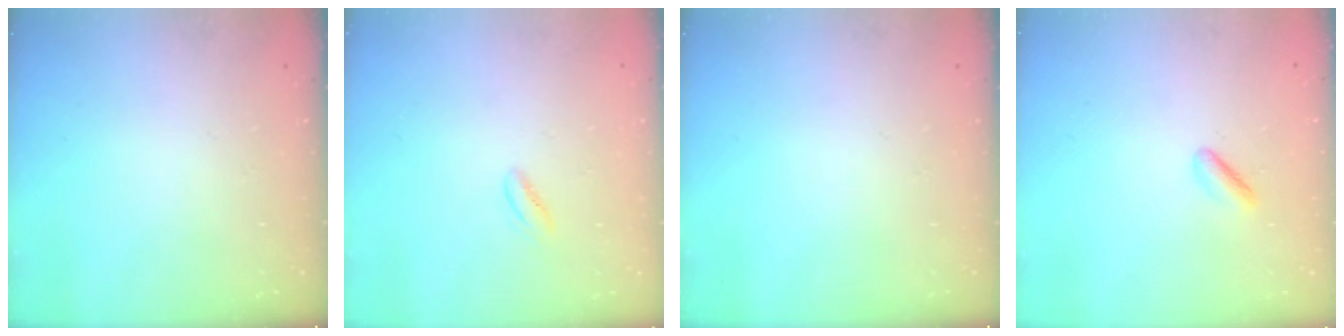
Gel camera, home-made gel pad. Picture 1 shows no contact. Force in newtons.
{"total": 2.7, "press": 2.6, "slide": 0.8}
{"total": 0.0}
{"total": 2.0, "press": 1.8, "slide": 0.9}